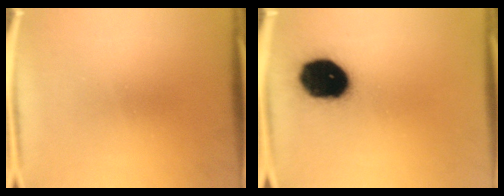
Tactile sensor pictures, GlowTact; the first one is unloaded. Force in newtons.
{"total": 18.8}